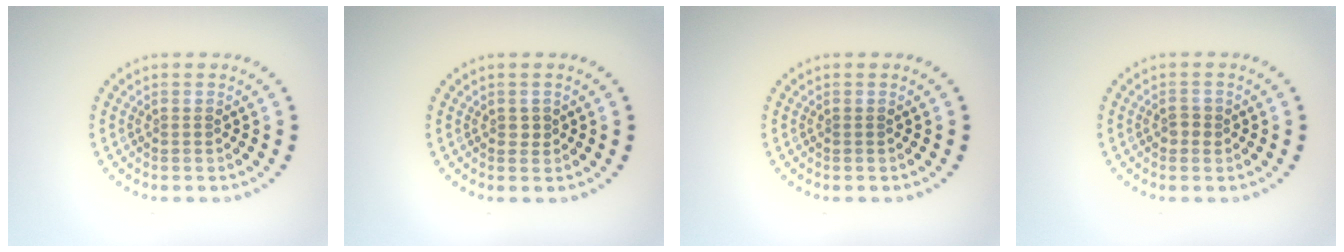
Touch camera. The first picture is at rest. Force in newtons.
{"total": 0.7, "press": 0.7, "slide": 0.1}
{"total": 0.0}
{"total": 1.1, "press": 1.1, "slide": 0.3}